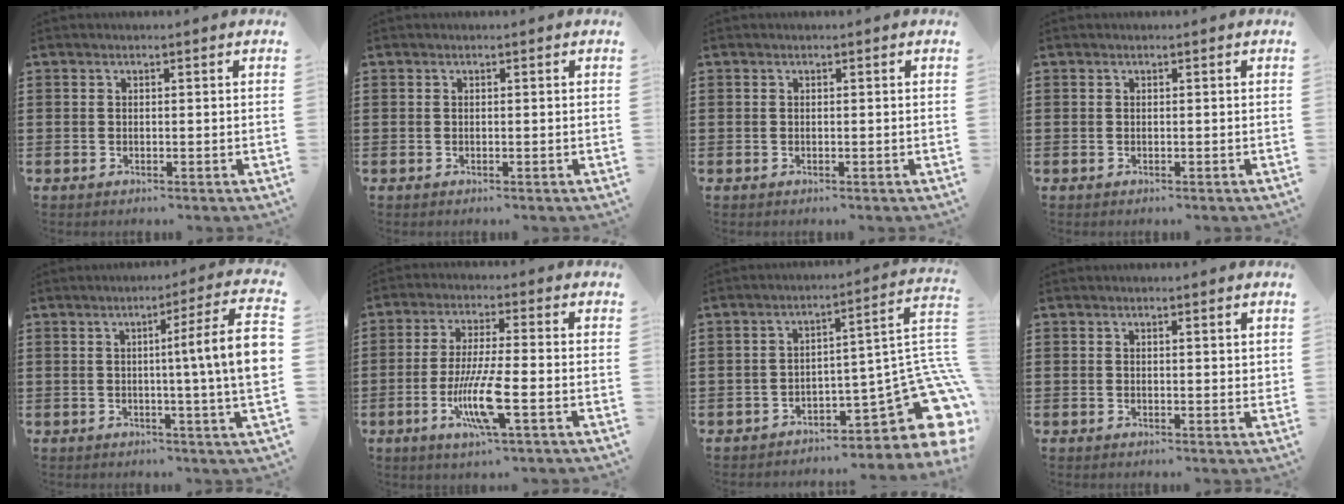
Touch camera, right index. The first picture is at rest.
{"total": 0.0}
{"total": 0.0}
{"total": 0.0}
{"total": 9.3, "force": [0.4, -0.7, 9.2], "torque": [-0.150, -0.015, -0.001]}
{"total": 8.9, "force": [-3.0, 1.3, 8.3], "torque": [-0.169, -0.016, -0.058]}
{"total": 11.2, "force": [-4.5, 4.3, 9.3], "torque": [-0.126, -0.005, -0.072]}
{"total": 0.9, "force": [0.6, 0.2, 0.7], "torque": [-0.014, 0.002, 0.010]}